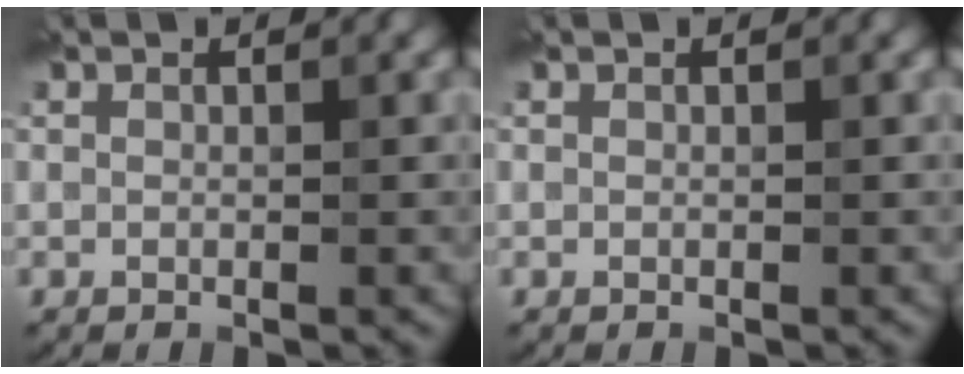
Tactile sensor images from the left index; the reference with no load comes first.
{"total": 0.0}